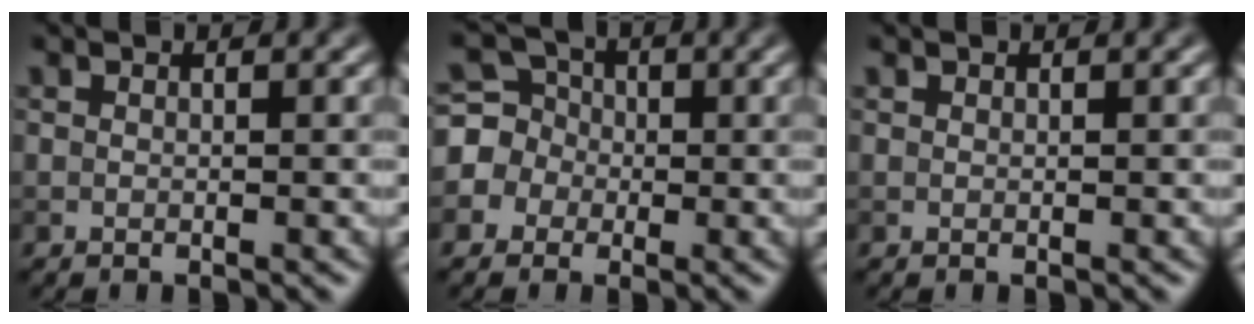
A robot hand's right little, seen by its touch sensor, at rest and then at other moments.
{"total": 4.5, "force": [-0.6, 4.4, 0.7], "torque": [0.002, 0.029, -0.042]}
{"total": 0.0}